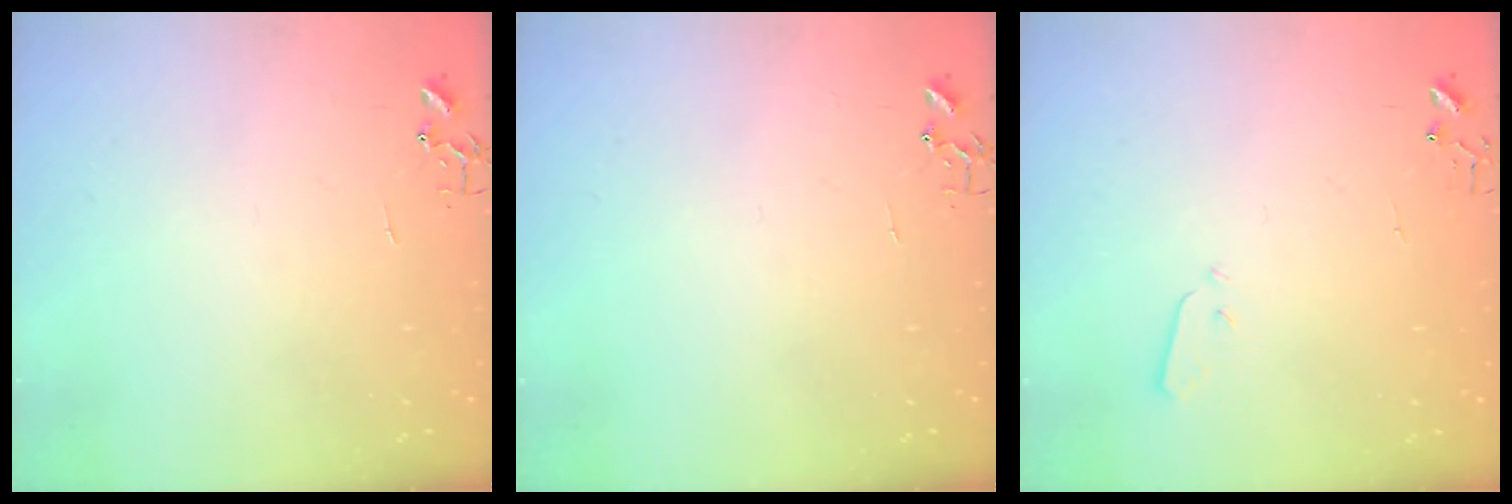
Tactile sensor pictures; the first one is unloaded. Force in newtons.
{"total": 0.0}
{"total": 2.9, "press": 2.9, "slide": 0.4}